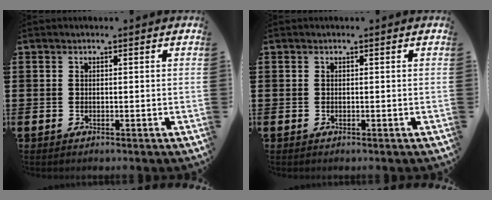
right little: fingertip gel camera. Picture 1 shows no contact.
{"total": 0.0}